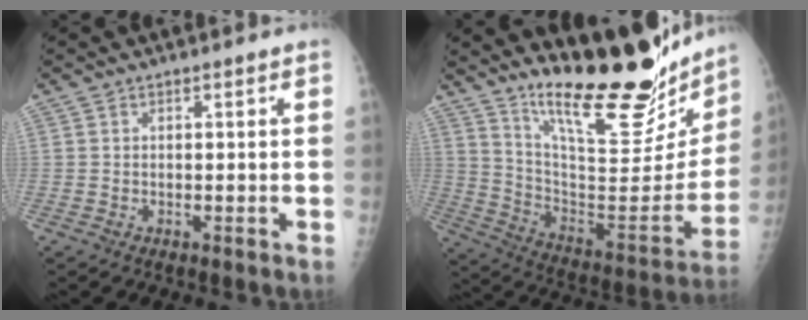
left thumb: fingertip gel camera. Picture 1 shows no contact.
{"total": 28.0, "force": [21.6, 6.9, 16.5], "torque": [-0.214, -0.130, 0.328]}